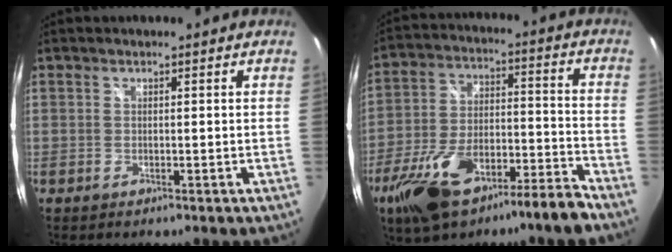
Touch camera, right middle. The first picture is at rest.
{"total": 16.7, "force": [-11.9, 4.1, 11.0], "torque": [-0.217, -0.002, -0.202]}